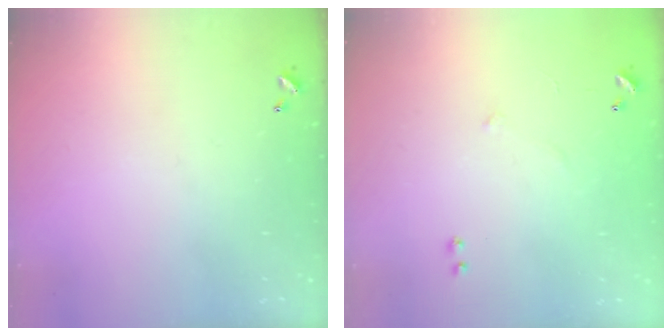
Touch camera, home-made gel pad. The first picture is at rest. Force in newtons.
{"total": 5.9, "press": 5.9, "slide": 0.8}